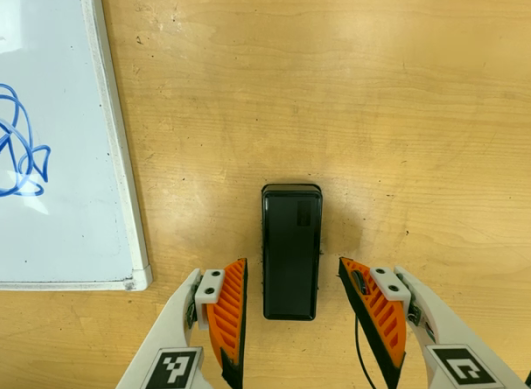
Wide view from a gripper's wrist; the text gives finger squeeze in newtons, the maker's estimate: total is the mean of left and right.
{"total": 0.0}